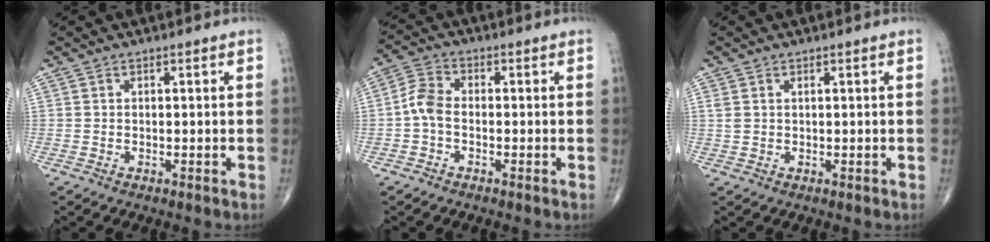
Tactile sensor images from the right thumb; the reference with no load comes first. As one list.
[{"total": 4.7, "force": [-1.1, 2.9, 3.6], "torque": [-0.071, 0.016, -0.032]}, {"total": 1.5, "force": [0.5, 0.9, 1.1], "torque": [-0.034, 0.011, 0.018]}]